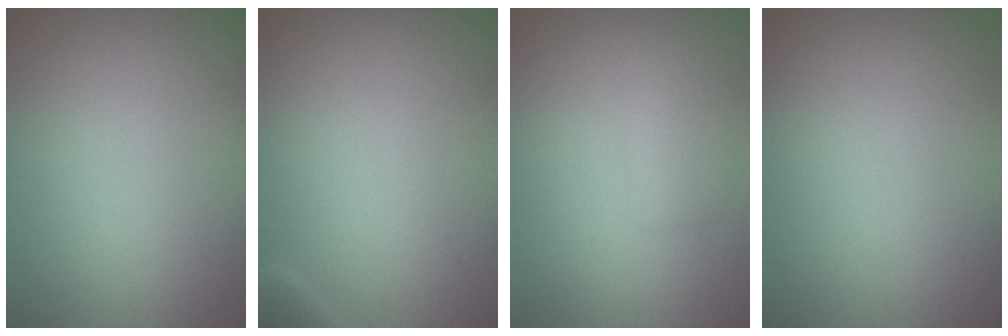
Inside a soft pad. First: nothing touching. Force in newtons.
{"total": 1.1, "press": 1.1, "slide": 0.1}
{"total": 1.7, "press": 1.7, "slide": 0.2}
{"total": 0.0}